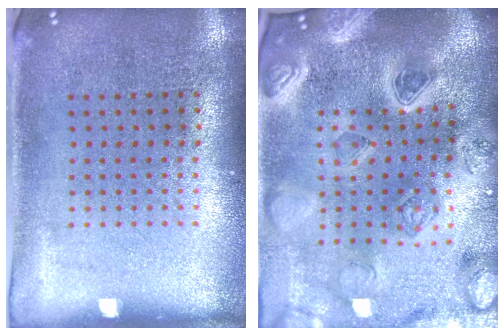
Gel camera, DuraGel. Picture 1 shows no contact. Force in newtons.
{"total": 4.8, "press": 4.1, "slide": 2.4}